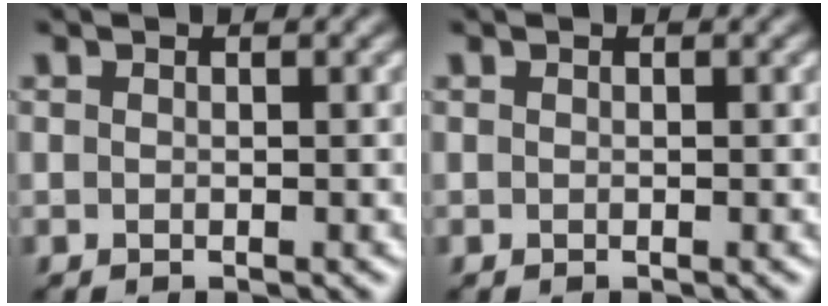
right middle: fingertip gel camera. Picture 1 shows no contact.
{"total": 0.0}